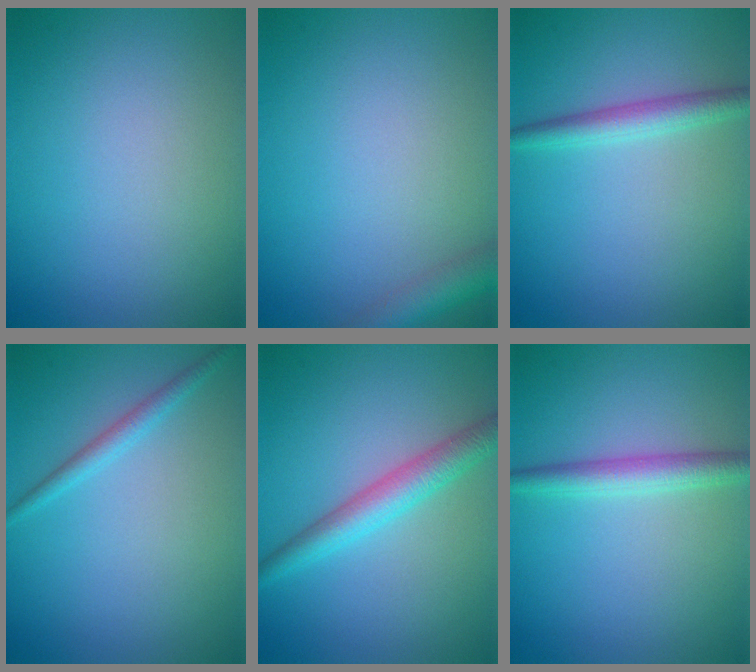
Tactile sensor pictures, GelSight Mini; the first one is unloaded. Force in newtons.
{"total": 2.7, "press": 2.7, "slide": 0.1}
{"total": 2.4, "press": 2.4, "slide": 0.1}
{"total": 1.5, "press": 1.5, "slide": 0.1}
{"total": 3.6, "press": 3.6, "slide": 0.1}
{"total": 2.7, "press": 2.7, "slide": 0.1}